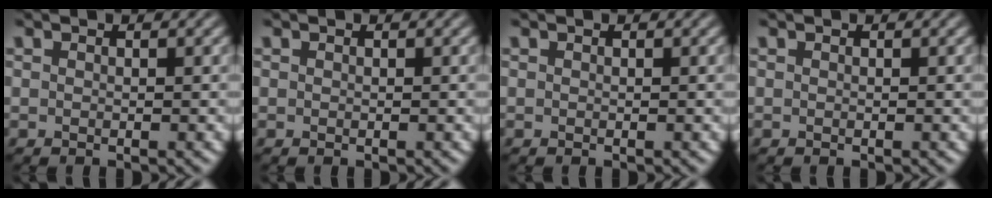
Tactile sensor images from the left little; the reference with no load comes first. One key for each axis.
{"total": 0.8, "fx": 0.0, "fy": -0.4, "fz": -0.7, "tx": 0.005, "ty": 0.003, "tz": 0.010}
{"total": 0.0}
{"total": 0.5, "fx": -0.1, "fy": -0.3, "fz": -0.5, "tx": 0.003, "ty": 0.001, "tz": 0.005}